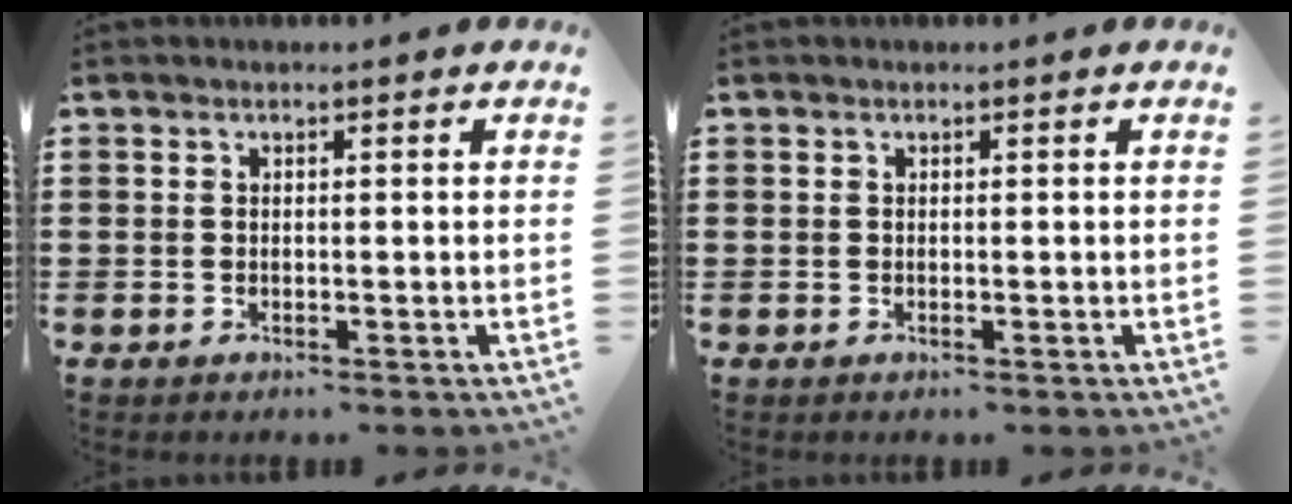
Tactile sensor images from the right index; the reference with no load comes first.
{"total": 0.0}